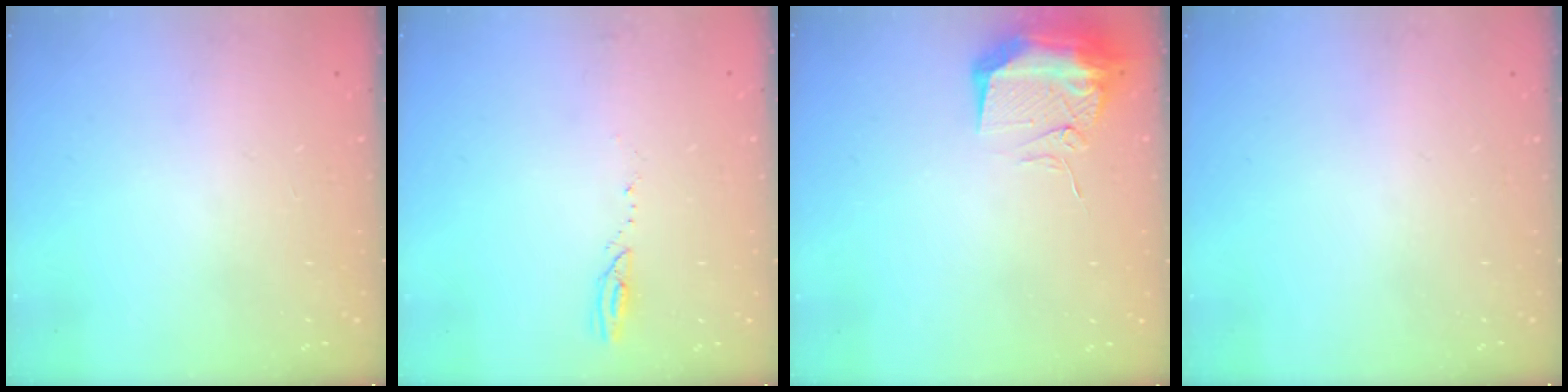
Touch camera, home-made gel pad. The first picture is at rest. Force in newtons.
{"total": 2.6, "press": 2.6, "slide": 0.3}
{"total": 11.4, "press": 11.2, "slide": 1.9}
{"total": 0.0}